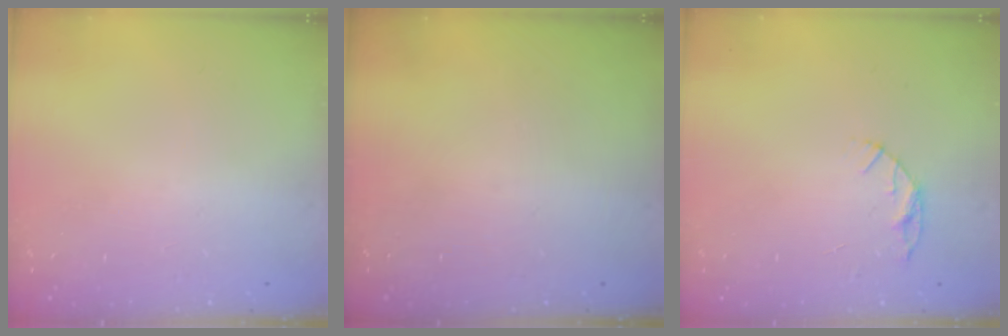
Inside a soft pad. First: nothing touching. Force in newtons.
{"total": 0.0}
{"total": 5.1, "press": 5.1, "slide": 0.5}